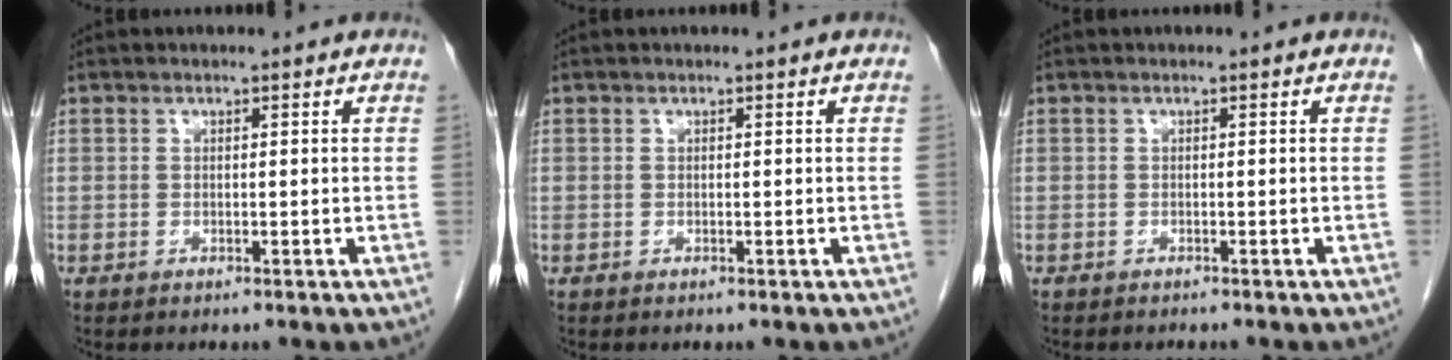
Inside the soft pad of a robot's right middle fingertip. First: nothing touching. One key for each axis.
{"total": 0.0}
{"total": 0.6, "fx": -0.6, "fy": 0.0, "fz": 0.1, "tx": -0.009, "ty": -0.002, "tz": -0.010}